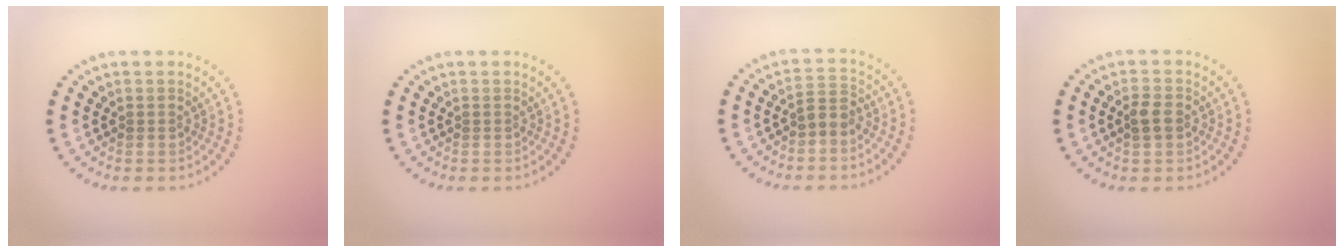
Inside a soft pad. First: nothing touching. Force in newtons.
{"total": 0.0}
{"total": 1.7, "press": 1.4, "slide": 0.9}
{"total": 1.9, "press": 1.9, "slide": 0.1}